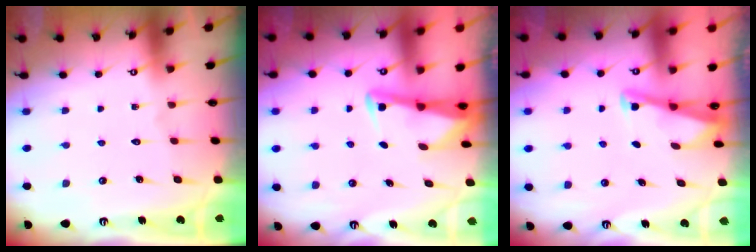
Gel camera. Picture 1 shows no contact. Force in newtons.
{"total": 2.9, "press": 2.8, "slide": 0.4}
{"total": 2.8, "press": 2.8, "slide": 0.3}